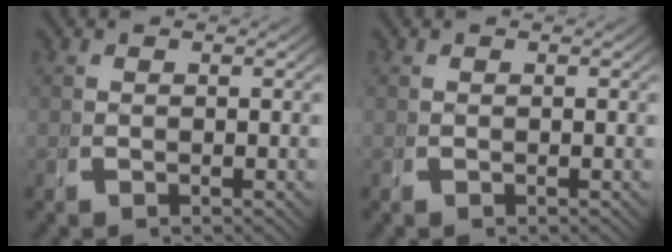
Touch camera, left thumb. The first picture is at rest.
{"total": 0.0}